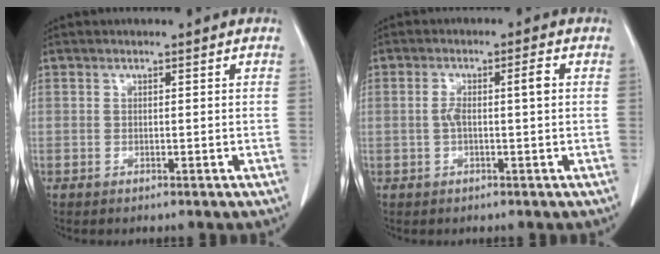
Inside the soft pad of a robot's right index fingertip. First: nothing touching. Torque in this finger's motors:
{"motor_torque": [0.25, -0.08, 0.12, 0.04]}